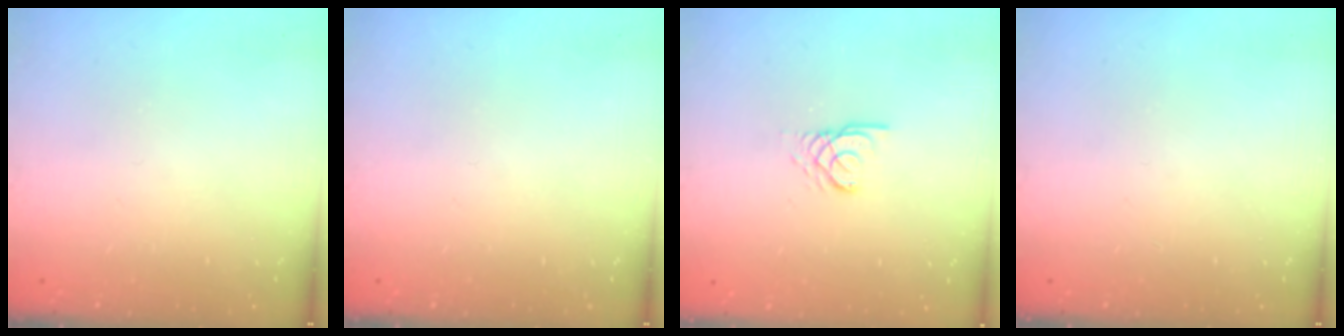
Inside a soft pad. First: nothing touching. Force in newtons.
{"total": 0.0}
{"total": 2.4, "press": 2.4, "slide": 0.1}
{"total": 0.0}